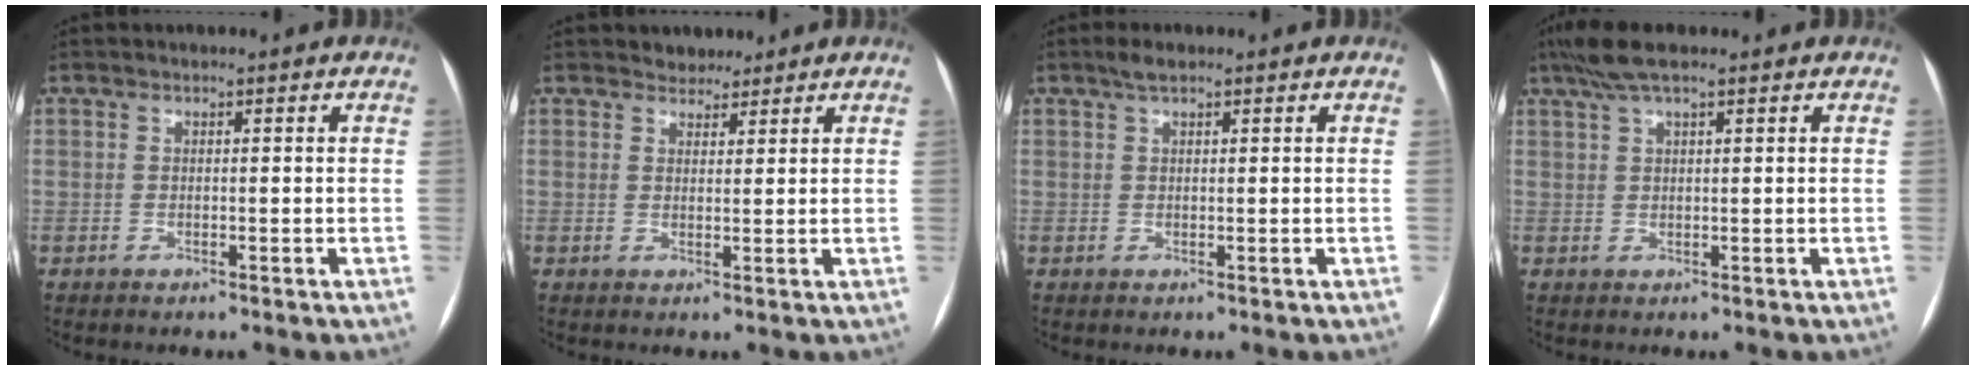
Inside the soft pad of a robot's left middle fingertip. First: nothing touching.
{"total": 2.4, "force": [2.1, 1.2, 0.0], "torque": [0.000, 0.005, 0.032]}
{"total": 1.9, "force": [1.3, 0.4, 1.2], "torque": [-0.027, 0.009, 0.025]}
{"total": 5.4, "force": [4.0, 0.8, 3.6], "torque": [-0.076, 0.029, 0.074]}